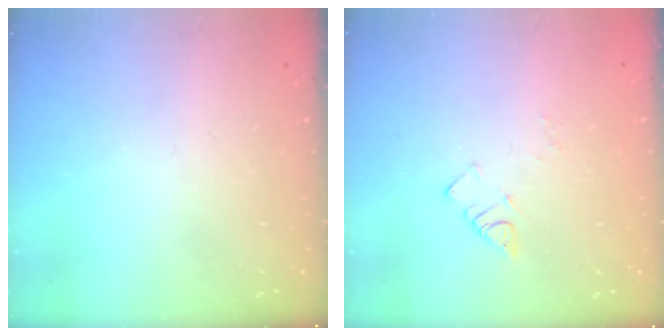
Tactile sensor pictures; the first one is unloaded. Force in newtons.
{"total": 4.0, "press": 4.0, "slide": 0.4}